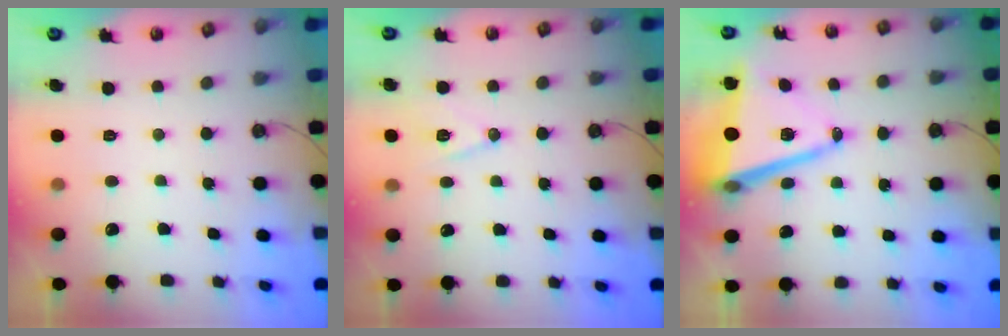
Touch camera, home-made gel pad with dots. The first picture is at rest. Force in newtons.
{"total": 10.3, "press": 9.7, "slide": 3.4}
{"total": 13.6, "press": 13.0, "slide": 4.1}